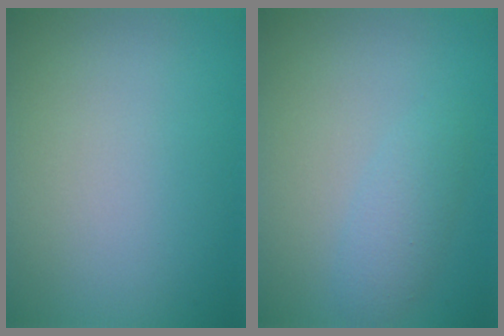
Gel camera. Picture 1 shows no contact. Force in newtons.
{"total": 2.0, "press": 2.0, "slide": 0.1}